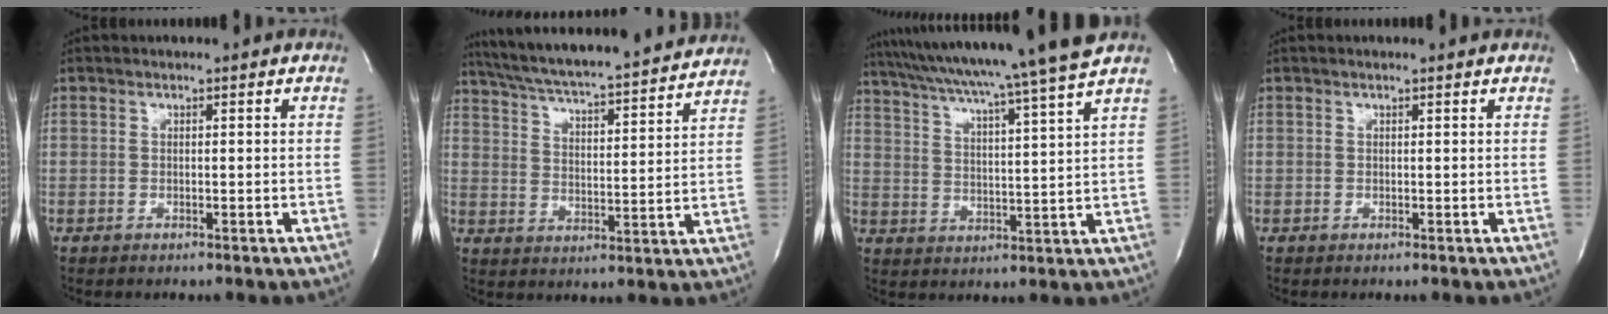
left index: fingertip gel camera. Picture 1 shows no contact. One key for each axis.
{"total": 22.7, "fx": 20.7, "fy": 1.5, "fz": 9.4, "tx": -0.163, "ty": -0.007, "tz": 0.290}
{"total": 18.7, "fx": 16.2, "fy": -2.6, "fz": 9.0, "tx": -0.159, "ty": -0.029, "tz": 0.231}
{"total": 0.7, "fx": 0.7, "fy": 0.0, "fz": 0.3, "tx": -0.012, "ty": 0.005, "tz": 0.007}